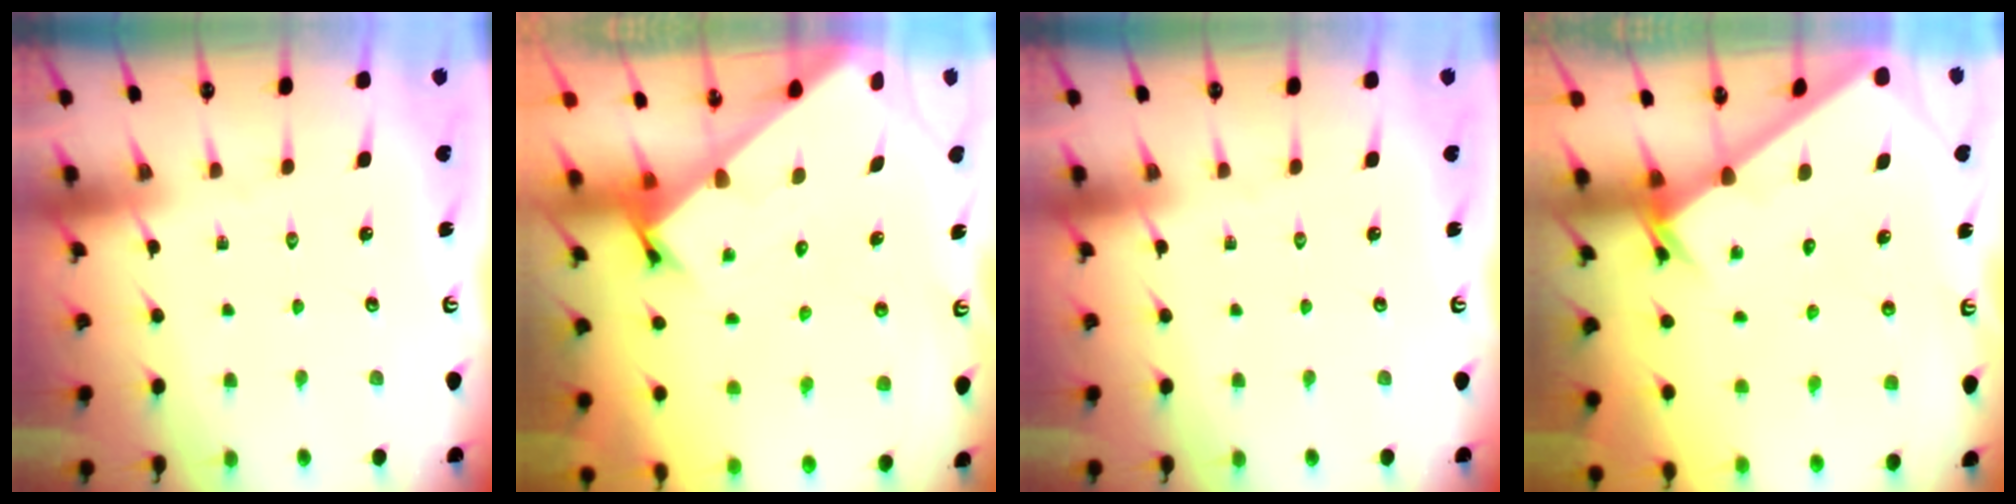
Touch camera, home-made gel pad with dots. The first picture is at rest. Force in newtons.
{"total": 2.5, "press": 2.4, "slide": 0.2}
{"total": 0.0}
{"total": 2.6, "press": 2.6, "slide": 0.1}